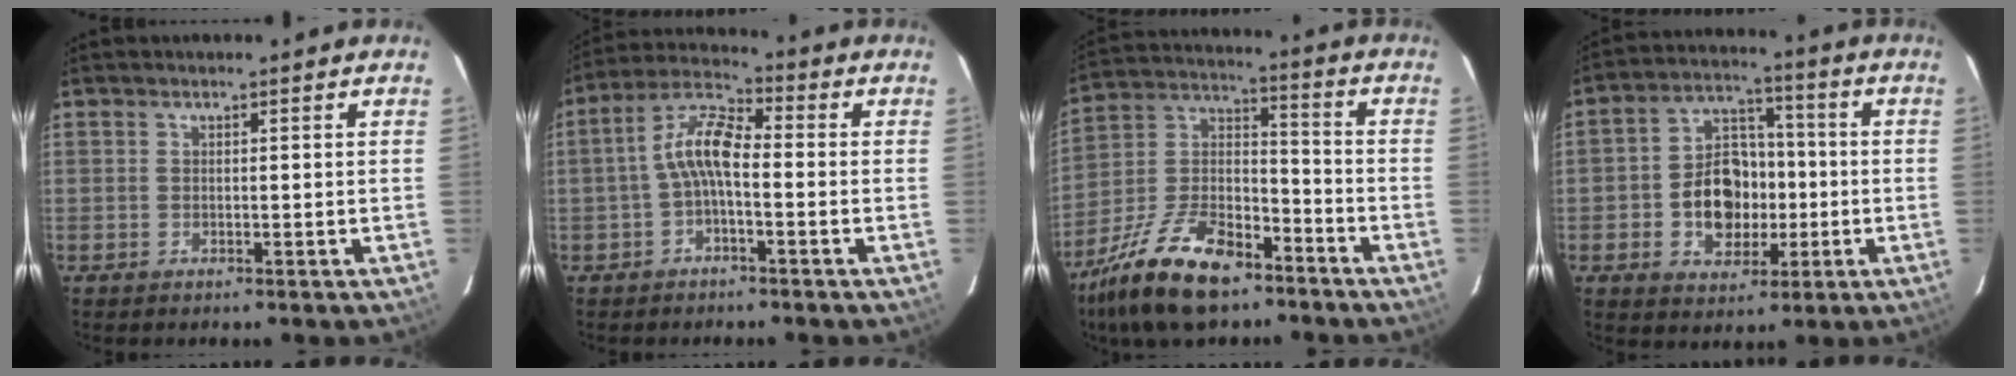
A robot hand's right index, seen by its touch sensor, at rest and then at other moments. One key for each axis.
{"total": 7.2, "fx": -1.5, "fy": 2.7, "fz": 6.6, "tx": -0.143, "ty": 0.023, "tz": -0.035}
{"total": 18.9, "fx": -12.4, "fy": 8.4, "fz": 11.5, "tx": -0.244, "ty": 0.004, "tz": -0.222}
{"total": 11.7, "fx": -2.3, "fy": 9.1, "fz": 7.0, "tx": -0.147, "ty": 0.026, "tz": -0.027}